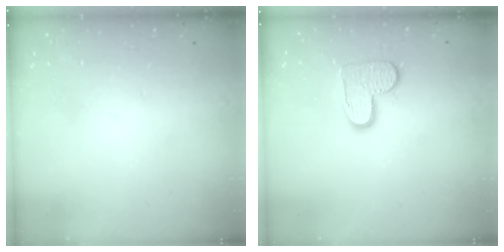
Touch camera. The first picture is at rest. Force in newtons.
{"total": 9.9, "press": 9.9, "slide": 0.3}